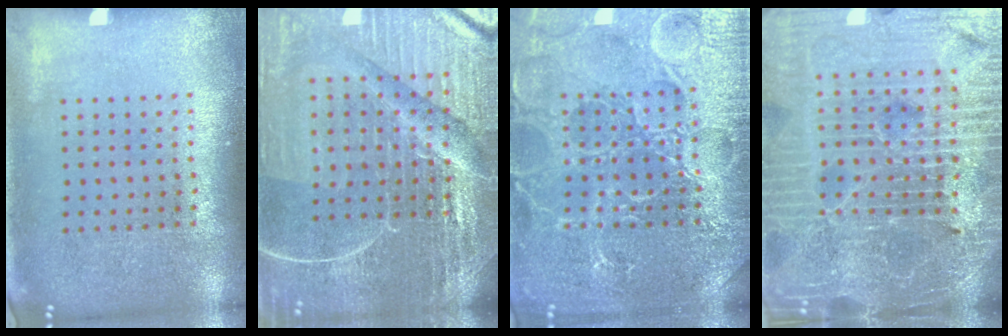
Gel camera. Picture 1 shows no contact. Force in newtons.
{"total": 5.7, "press": 5.3, "slide": 2.1}
{"total": 5.0, "press": 5.0, "slide": 0.7}
{"total": 6.6, "press": 5.8, "slide": 3.0}